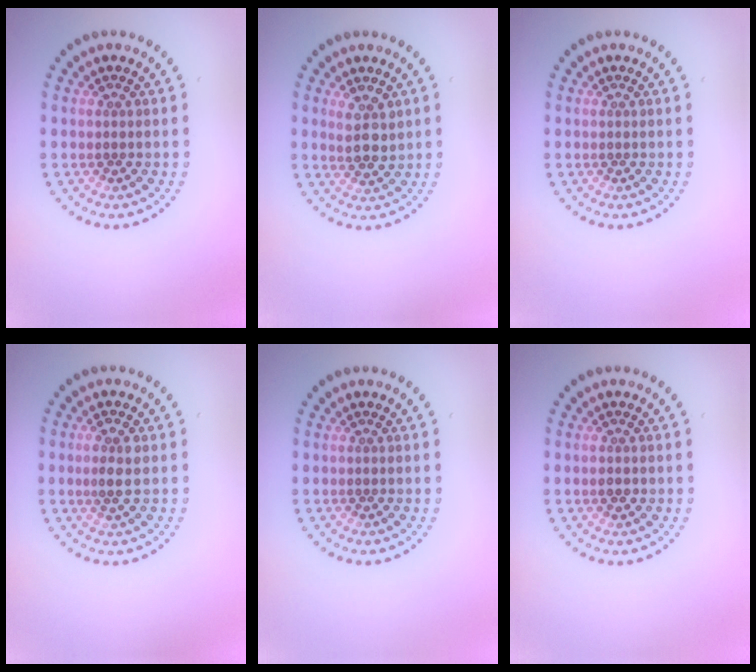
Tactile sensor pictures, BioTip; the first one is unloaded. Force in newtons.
{"total": 2.6, "press": 2.4, "slide": 1.1}
{"total": 0.0}
{"total": 2.1, "press": 2.0, "slide": 0.5}
{"total": 0.0}
{"total": 1.3, "press": 1.3, "slide": 0.1}